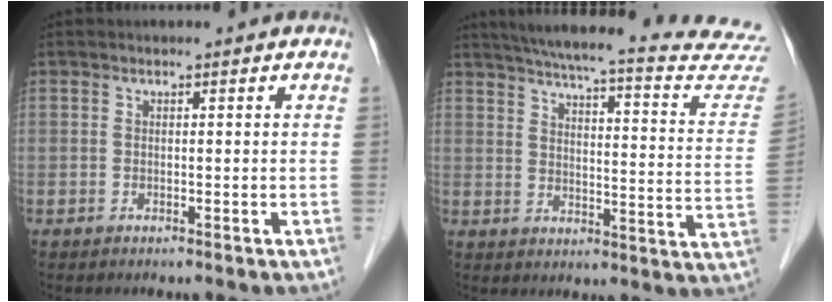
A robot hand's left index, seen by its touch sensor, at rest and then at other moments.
{"total": 28.6, "force": [26.3, 1.7, 10.9], "torque": [-0.156, -0.085, 0.311]}